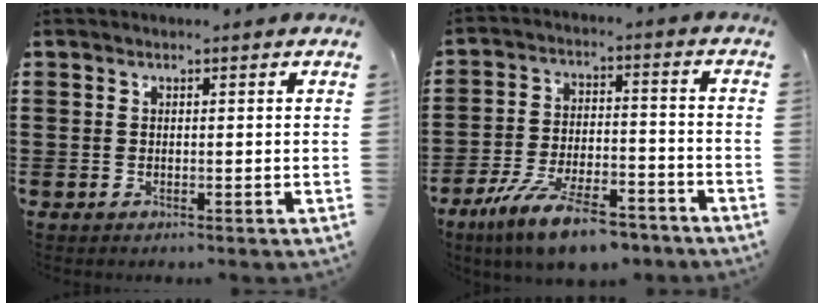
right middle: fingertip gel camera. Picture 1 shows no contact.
{"total": 10.6, "force": [-8.6, 1.9, 5.8], "torque": [-0.111, 0.020, -0.165]}